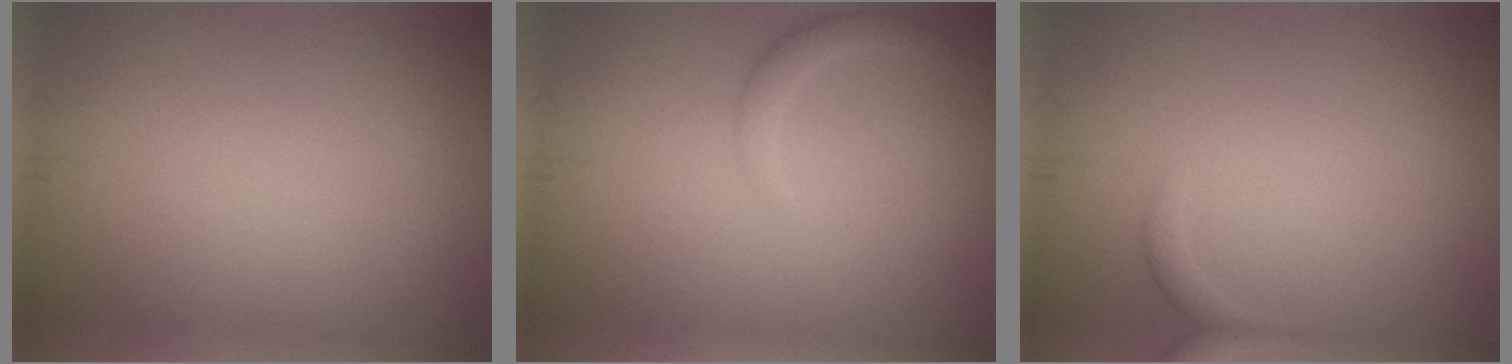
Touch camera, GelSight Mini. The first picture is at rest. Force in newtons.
{"total": 1.4, "press": 1.4, "slide": 0.1}
{"total": 0.8, "press": 0.8, "slide": 0.1}